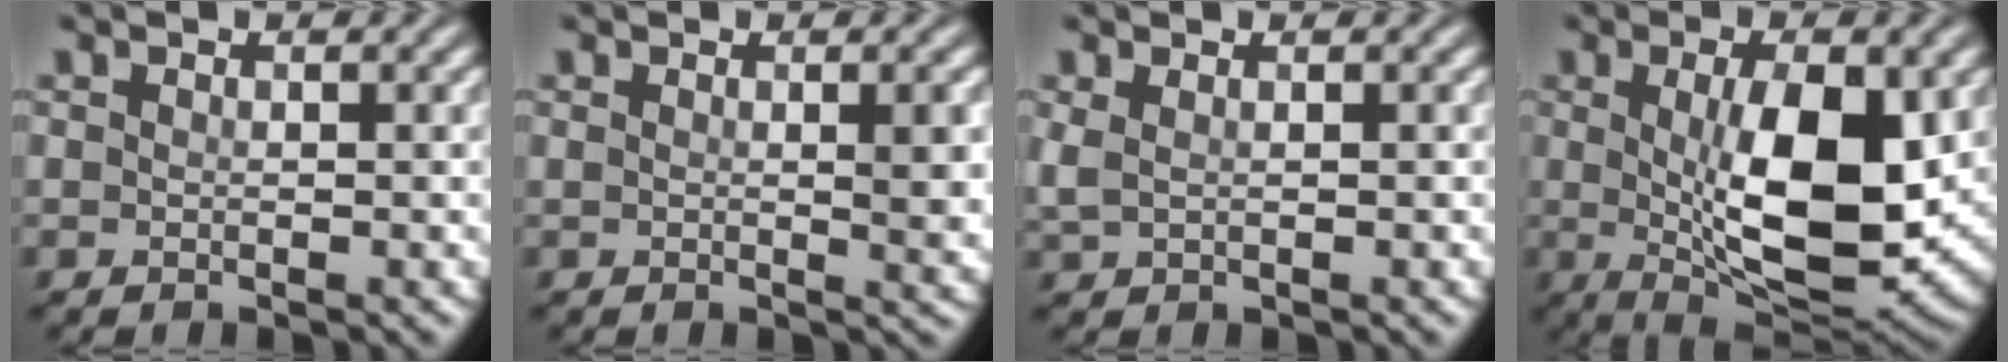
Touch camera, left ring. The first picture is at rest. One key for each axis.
{"total": 2.3, "fx": 0.4, "fy": 0.5, "fz": 2.3, "tx": -0.030, "ty": -0.002, "tz": 0.006}
{"total": 1.2, "fx": 0.6, "fy": 0.5, "fz": 0.9, "tx": -0.026, "ty": 0.002, "tz": 0.013}
{"total": 10.8, "fx": 0.7, "fy": 3.7, "fz": 10.1, "tx": -0.157, "ty": -0.011, "tz": 0.021}